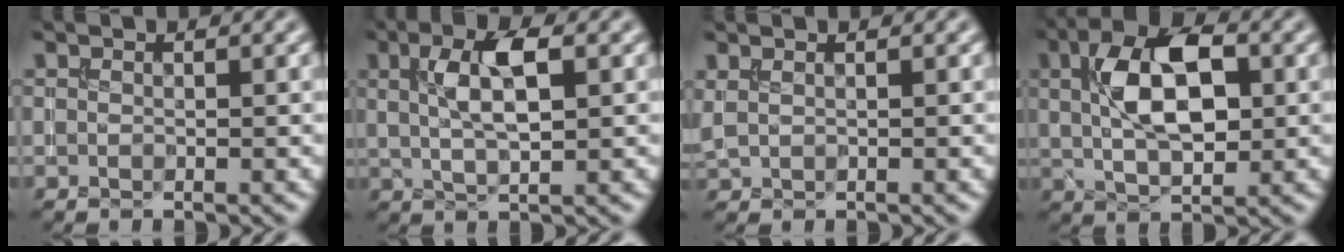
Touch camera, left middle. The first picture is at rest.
{"total": 4.9, "force": [1.4, 1.6, 4.4], "torque": [-0.087, 0.008, 0.024]}
{"total": 1.1, "force": [0.9, 0.4, 0.5], "torque": [-0.015, 0.001, 0.020]}
{"total": 7.8, "force": [1.8, 3.8, 6.6], "torque": [-0.112, 0.015, 0.026]}